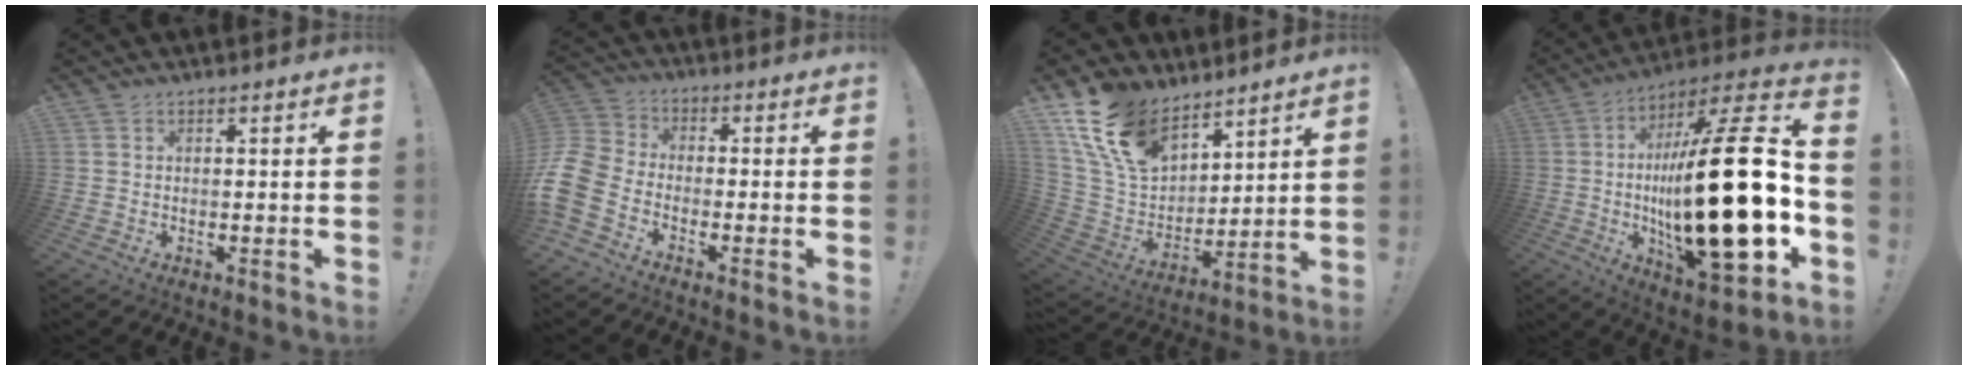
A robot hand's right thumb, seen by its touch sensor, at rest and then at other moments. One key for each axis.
{"total": 10.5, "fx": -5.9, "fy": 6.3, "fz": 5.9, "tx": -0.136, "ty": 0.029, "tz": -0.113}
{"total": 18.1, "fx": 11.5, "fy": 11.0, "fz": 8.7, "tx": -0.174, "ty": -0.058, "tz": 0.225}
{"total": 34.5, "fx": -2.8, "fy": 11.2, "fz": 32.6, "tx": -0.562, "ty": 0.009, "tz": -0.046}